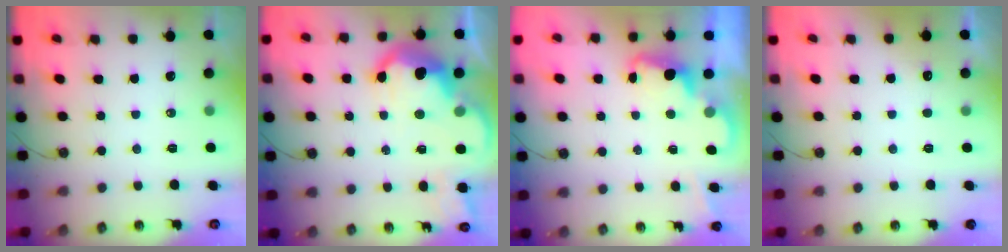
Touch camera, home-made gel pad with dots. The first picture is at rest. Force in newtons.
{"total": 13.0, "press": 12.9, "slide": 1.2}
{"total": 2.3, "press": 2.3, "slide": 0.5}
{"total": 2.6, "press": 2.4, "slide": 1.0}